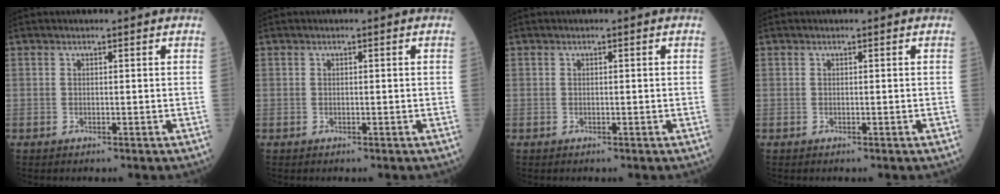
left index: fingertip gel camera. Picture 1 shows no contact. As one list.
[{"total": 0.0}, {"total": 0.0}, {"total": 0.0}]